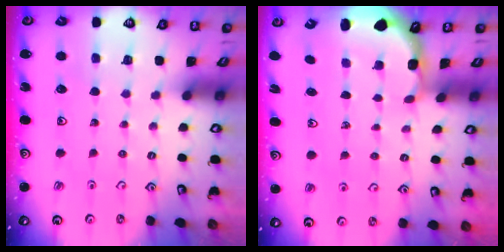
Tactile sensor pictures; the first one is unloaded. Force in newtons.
{"total": 2.0, "press": 1.6, "slide": 1.2}